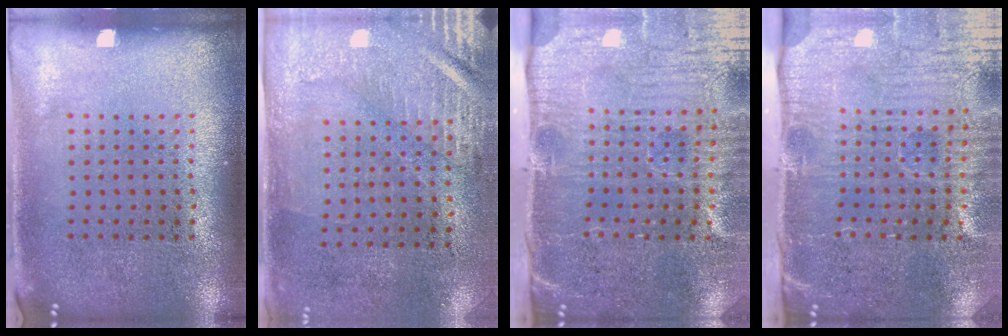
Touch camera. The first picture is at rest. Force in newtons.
{"total": 3.0, "press": 2.5, "slide": 1.6}
{"total": 5.2, "press": 4.3, "slide": 2.9}
{"total": 5.2, "press": 4.3, "slide": 2.9}